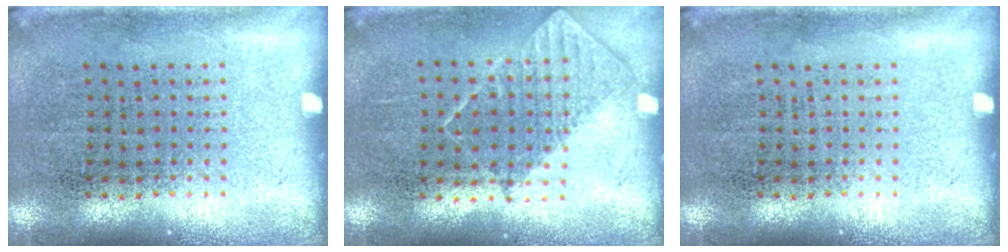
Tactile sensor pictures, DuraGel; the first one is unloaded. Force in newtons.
{"total": 0.7, "press": 0.7, "slide": 0.2}
{"total": 0.0}